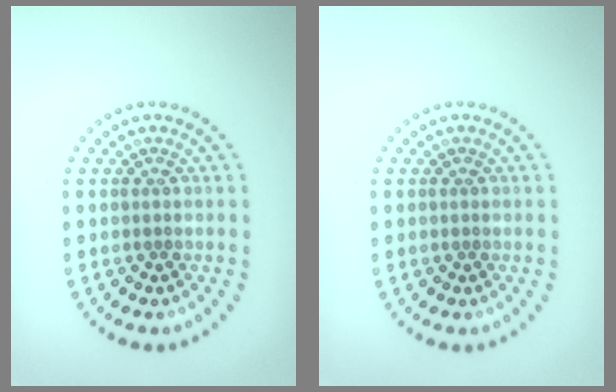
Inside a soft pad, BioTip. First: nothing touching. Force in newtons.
{"total": 0.0}